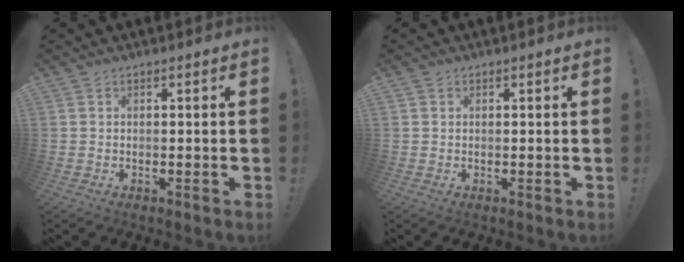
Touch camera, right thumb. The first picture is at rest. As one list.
[{"total": 0.5, "force": [0.3, 0.4, -0.1], "torque": [0.008, -0.002, 0.005]}]